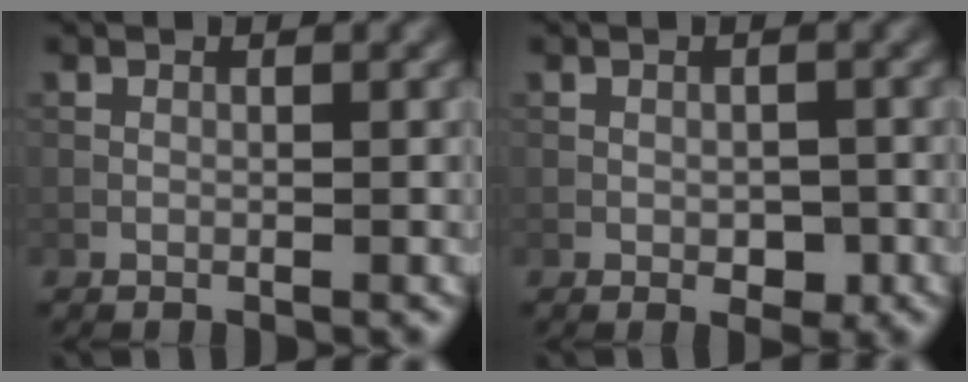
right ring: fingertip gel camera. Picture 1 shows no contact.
{"total": 1.7, "force": [-0.5, 1.1, 1.3], "torque": [-0.017, -0.004, -0.006]}